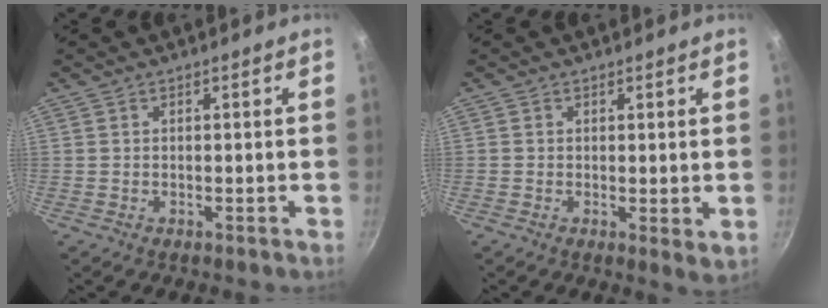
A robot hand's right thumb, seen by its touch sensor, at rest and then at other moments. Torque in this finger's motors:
{"motor_torque": [-0.37, 0.14, -0.17, -0.17, 0.02]}